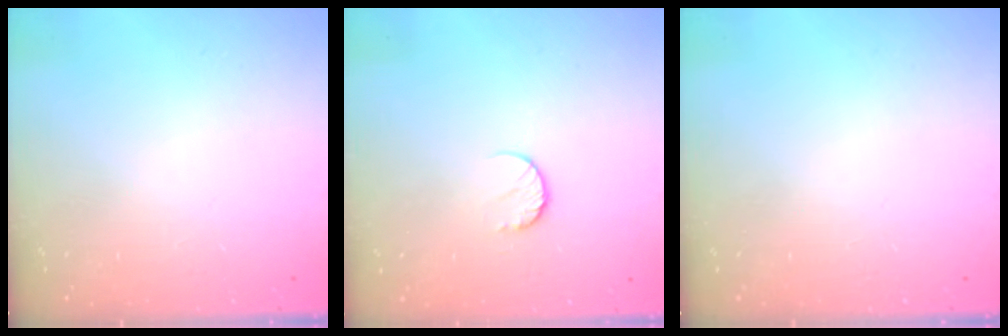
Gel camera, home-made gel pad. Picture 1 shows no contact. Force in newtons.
{"total": 6.5, "press": 6.5, "slide": 0.6}
{"total": 0.0}